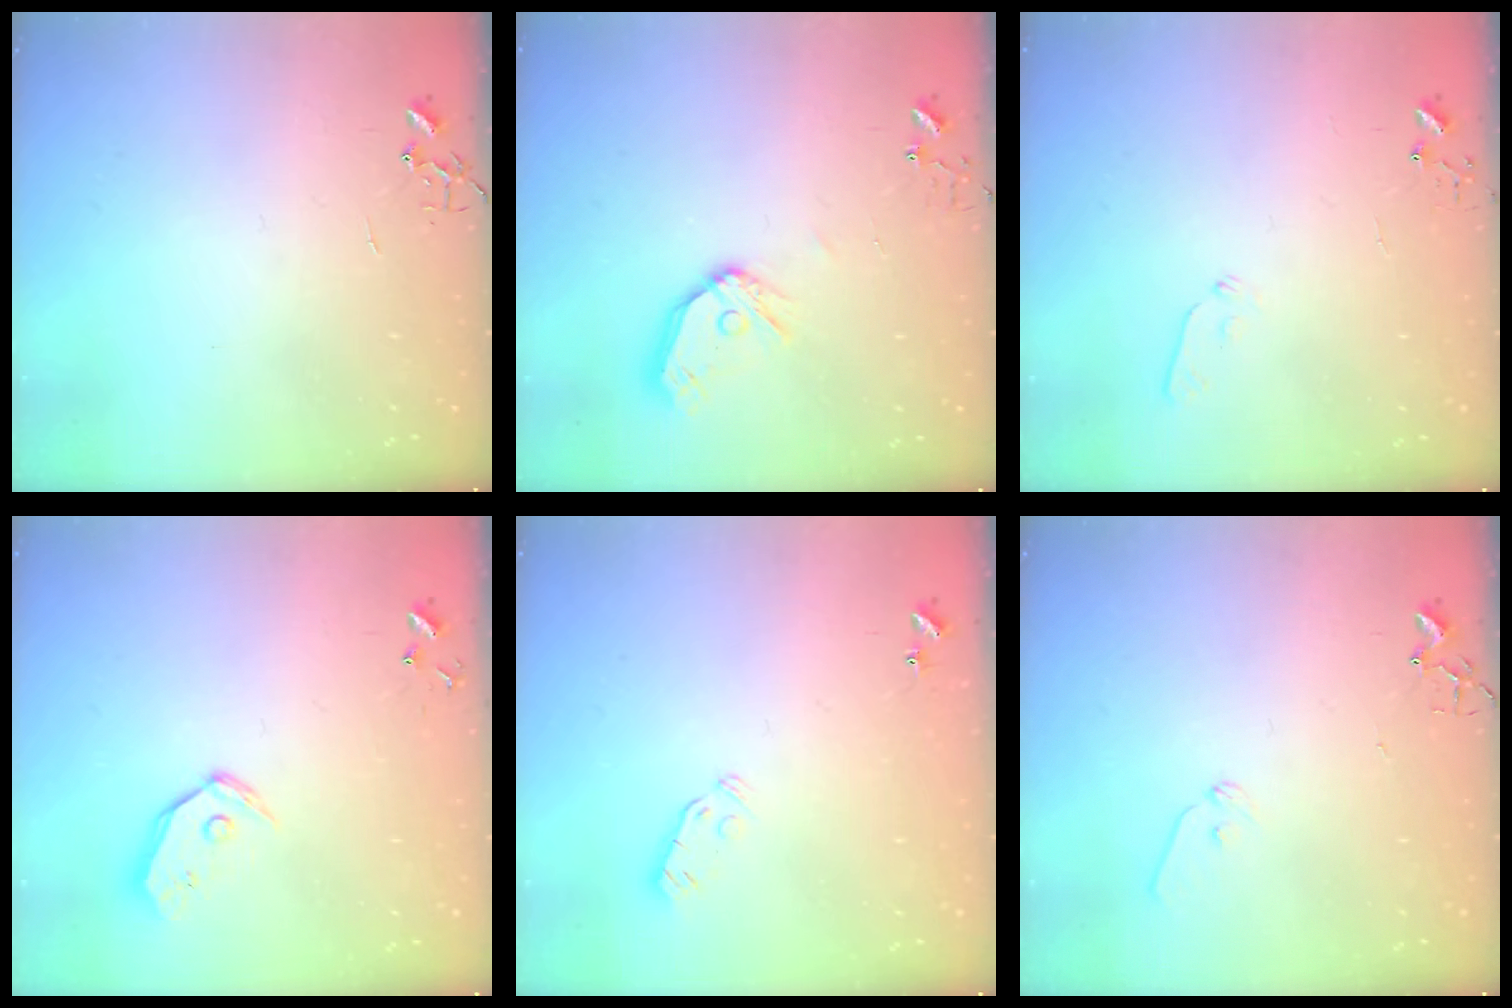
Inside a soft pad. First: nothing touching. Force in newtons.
{"total": 11.3, "press": 11.3, "slide": 1.3}
{"total": 4.8, "press": 4.7, "slide": 1.0}
{"total": 8.7, "press": 8.6, "slide": 1.3}
{"total": 3.8, "press": 3.7, "slide": 0.8}
{"total": 7.0, "press": 6.9, "slide": 0.8}